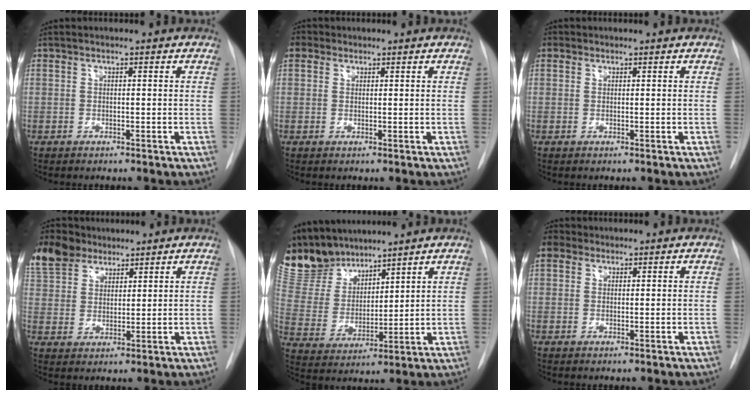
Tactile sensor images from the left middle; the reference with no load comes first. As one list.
[{"total": 1.9, "force": [1.1, 1.5, 0.0], "torque": [0.005, 0.011, 0.017]}, {"total": 0.7, "force": [0.3, 0.4, -0.4], "torque": [0.019, 0.003, 0.001]}, {"total": 10.4, "force": [8.5, 5.5, 2.7], "torque": [-0.065, 0.026, 0.168]}, {"total": 12.6, "force": [11.6, 4.1, 2.9], "torque": [-0.064, 0.008, 0.239]}, {"total": 2.4, "force": [1.6, 1.8, 0.3], "torque": [-0.005, 0.015, 0.028]}]